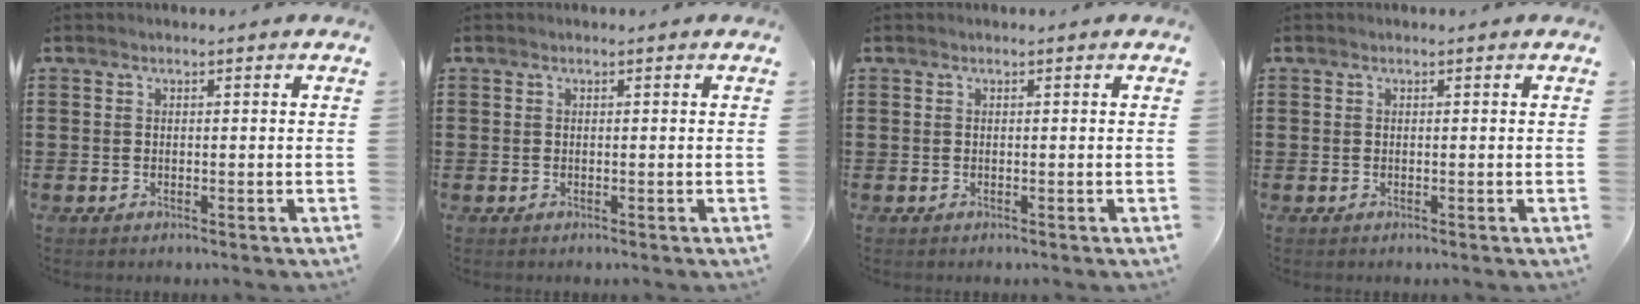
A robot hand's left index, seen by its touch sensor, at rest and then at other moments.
{"total": 0.0}
{"total": 0.0}
{"total": 0.0}